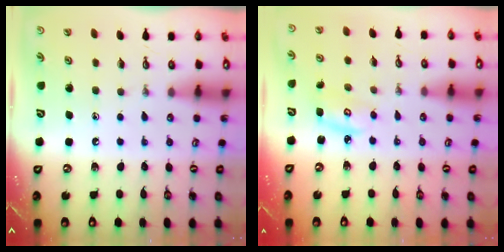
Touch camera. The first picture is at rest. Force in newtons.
{"total": 3.8, "press": 3.8, "slide": 0.2}